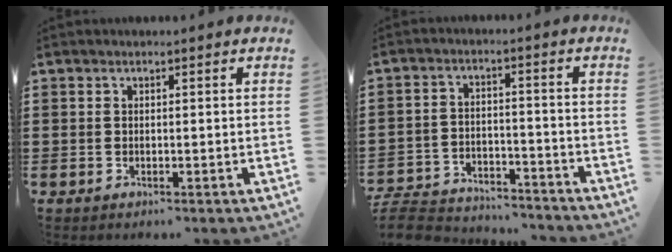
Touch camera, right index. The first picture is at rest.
{"total": 6.4, "force": [-6.2, 1.0, 1.0], "torque": [-0.033, 0.007, -0.126]}